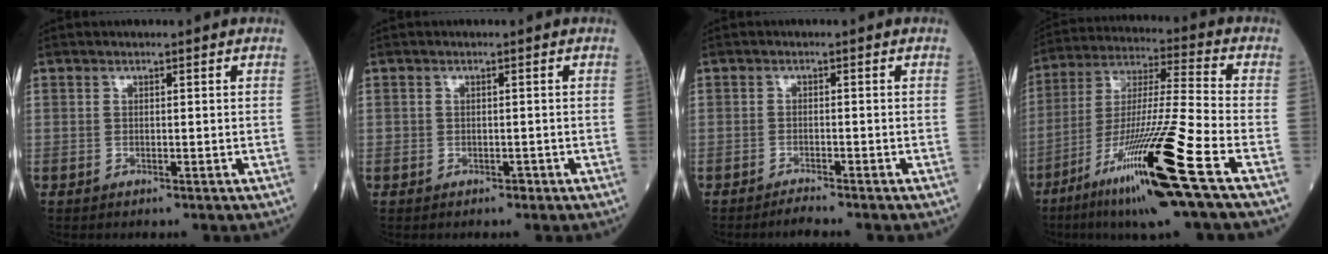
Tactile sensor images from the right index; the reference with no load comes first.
{"total": 0.7, "force": [-0.1, 0.6, 0.3], "torque": [-0.007, 0.005, 0.002]}
{"total": 1.9, "force": [-1.8, -0.5, 0.4], "torque": [-0.012, -0.006, -0.033]}
{"total": 19.3, "force": [-9.6, -1.0, 16.8], "torque": [-0.323, -0.043, -0.176]}